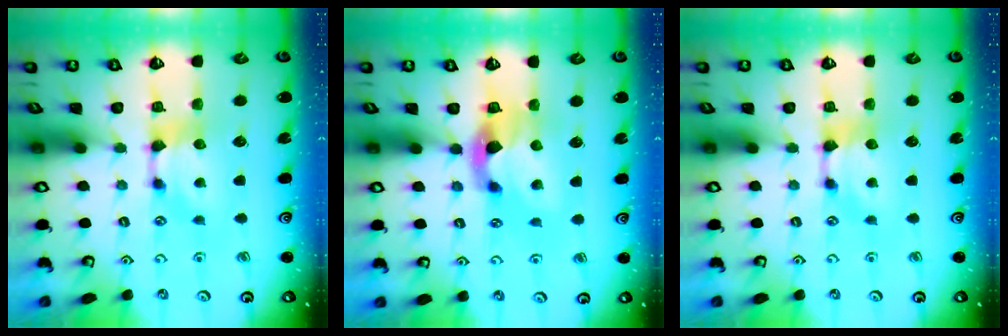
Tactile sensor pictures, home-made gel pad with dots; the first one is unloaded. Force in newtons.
{"total": 2.7, "press": 2.4, "slide": 1.3}
{"total": 0.0}